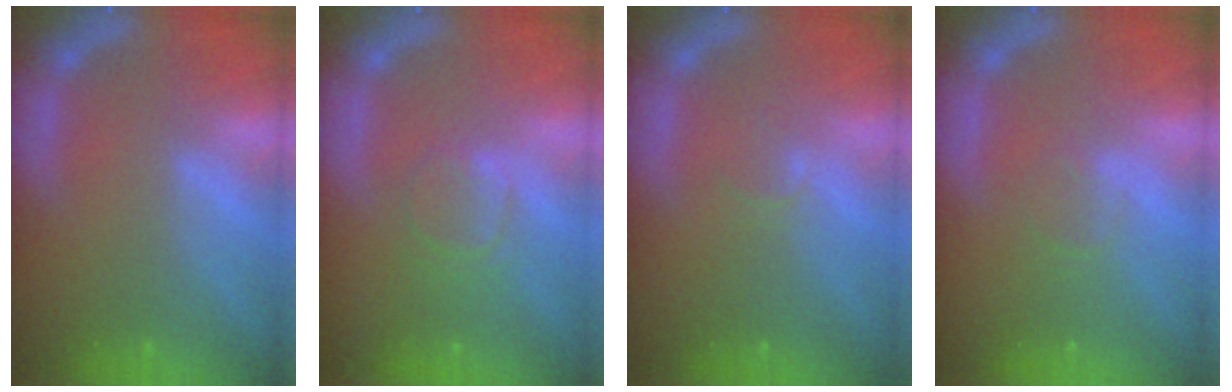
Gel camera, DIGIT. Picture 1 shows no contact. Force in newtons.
{"total": 3.0}
{"total": 1.0}
{"total": 1.4}